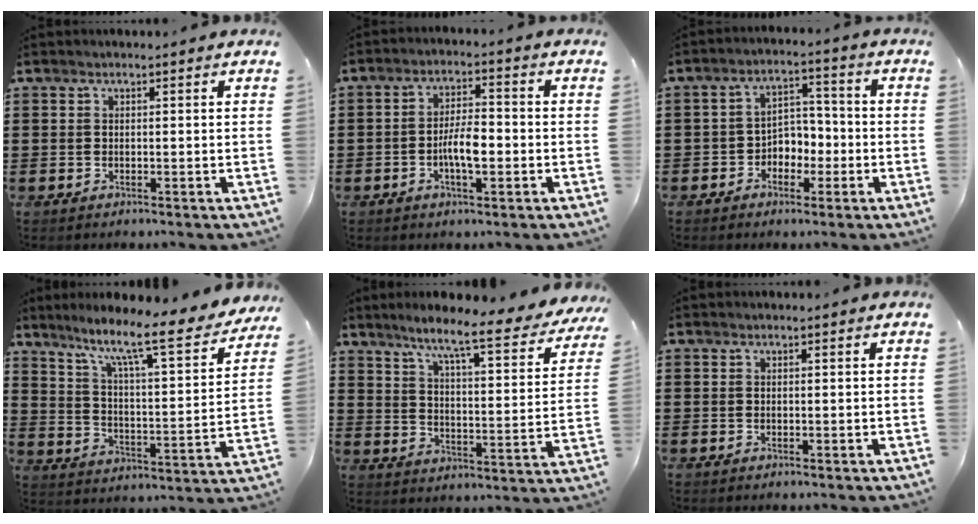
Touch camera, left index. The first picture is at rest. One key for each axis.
{"total": 5.5, "fx": -1.5, "fy": 1.9, "fz": 4.9, "tx": -0.100, "ty": 0.006, "tz": -0.031}
{"total": 4.3, "fx": -2.2, "fy": 3.3, "fz": 1.5, "tx": -0.037, "ty": 0.012, "tz": -0.047}
{"total": 10.5, "fx": 8.3, "fy": 0.8, "fz": 6.4, "tx": -0.131, "ty": -0.062, "tz": 0.126}
{"total": 8.6, "fx": 7.2, "fy": -0.4, "fz": 4.7, "tx": -0.103, "ty": -0.055, "tz": 0.109}
{"total": 0.0}